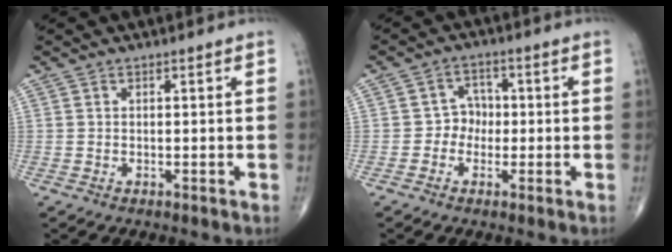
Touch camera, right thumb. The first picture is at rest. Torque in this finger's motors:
{"motor_torque": [-0.28, -0.26, 0.00, -0.25, 0.02]}